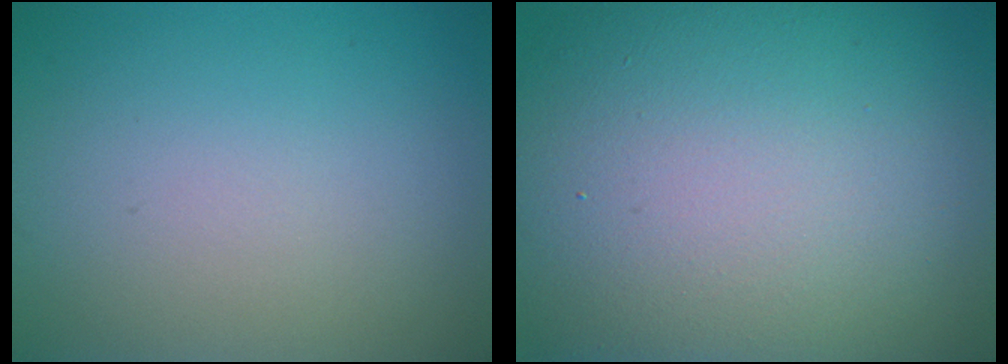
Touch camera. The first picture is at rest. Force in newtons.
{"total": 17.7, "press": 17.7, "slide": 1.2}